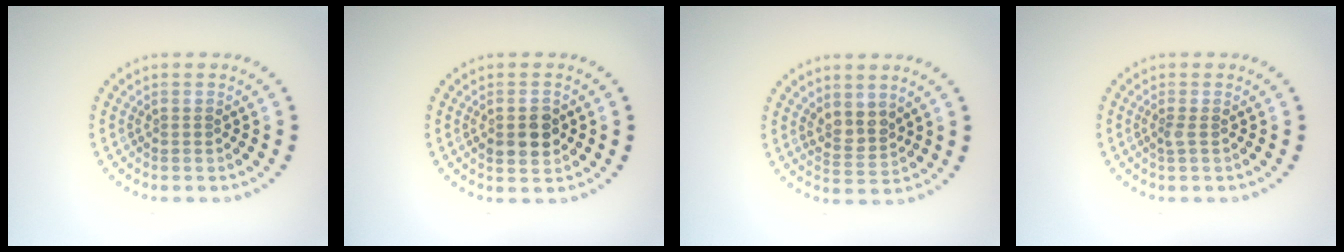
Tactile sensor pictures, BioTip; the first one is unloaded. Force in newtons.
{"total": 2.9, "press": 2.9, "slide": 0.2}
{"total": 2.2, "press": 1.8, "slide": 1.4}
{"total": 0.7, "press": 0.5, "slide": 0.4}